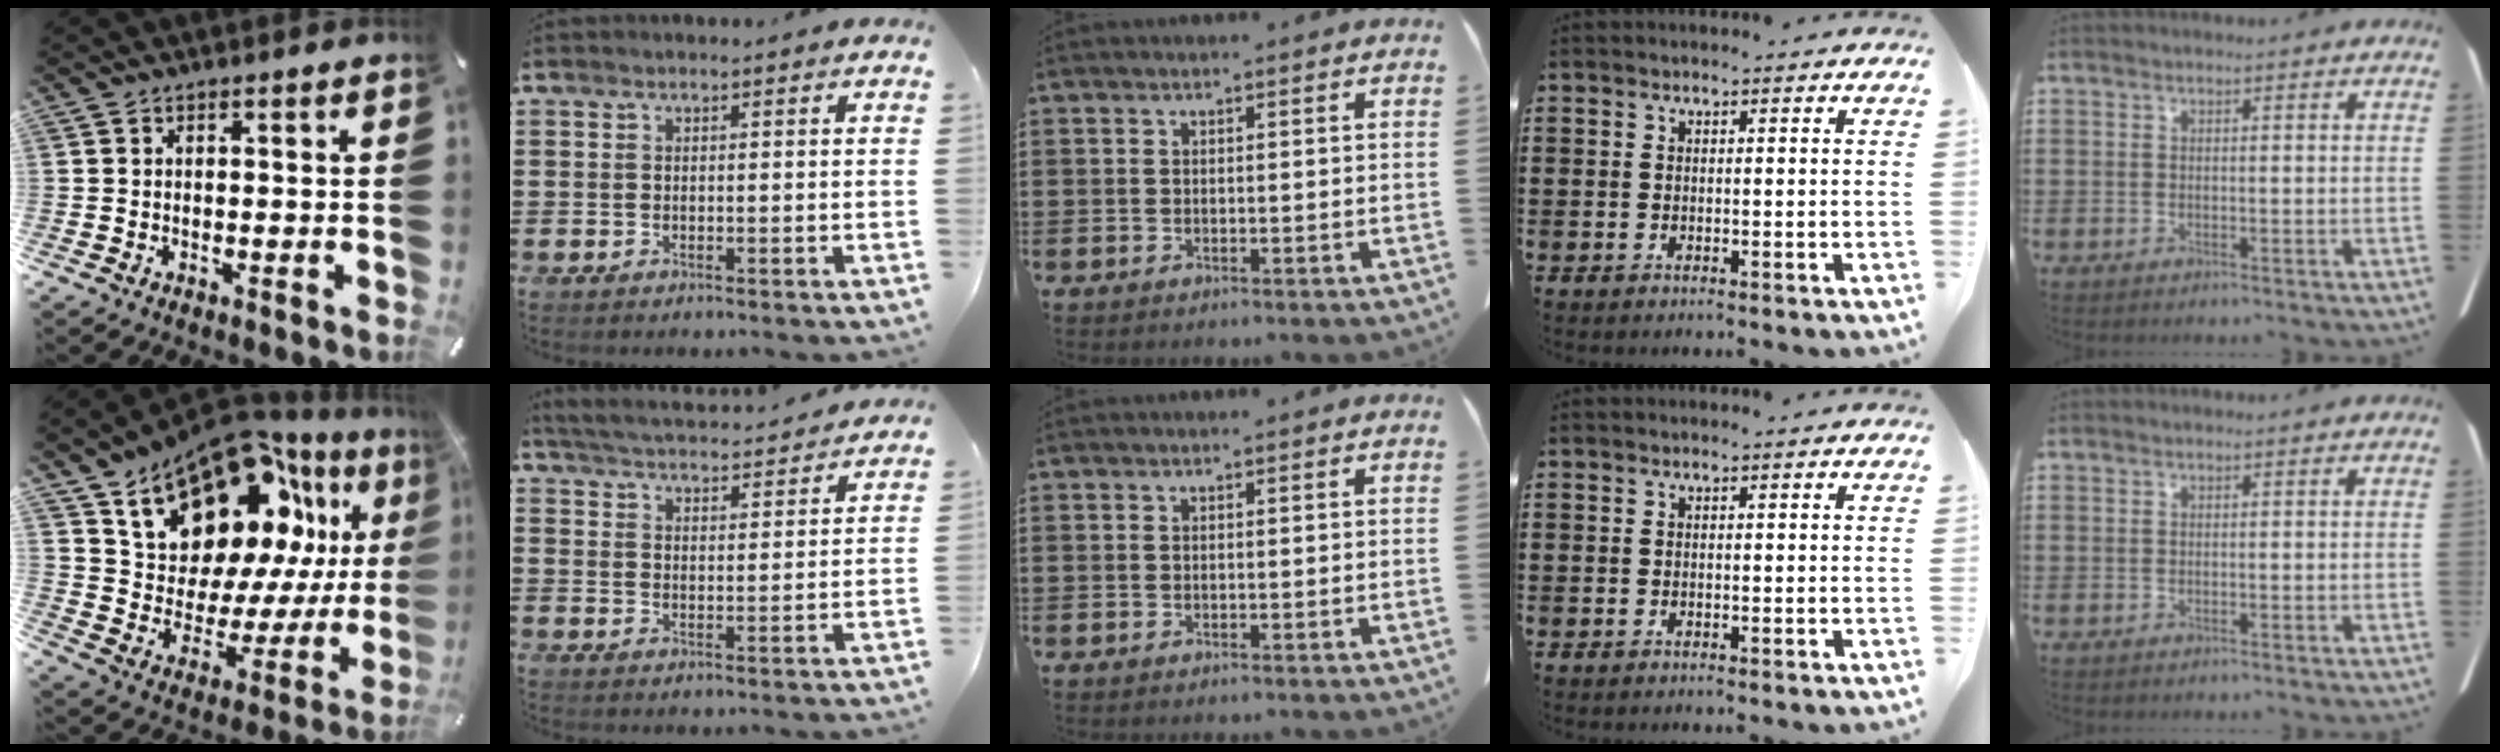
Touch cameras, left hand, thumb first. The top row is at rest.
{"thumb": {"total": 21.3, "force": [14.8, 12.0, 9.6], "torque": [-0.140, -0.110, 0.266]}, "index": {"total": 4.1, "force": [4.1, -0.4, 0.3], "torque": [-0.029, -0.034, 0.066]}}